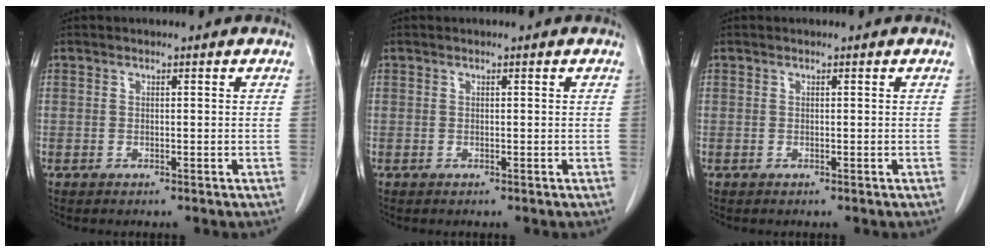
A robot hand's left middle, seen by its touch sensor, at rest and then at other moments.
{"total": 0.0}
{"total": 0.0}